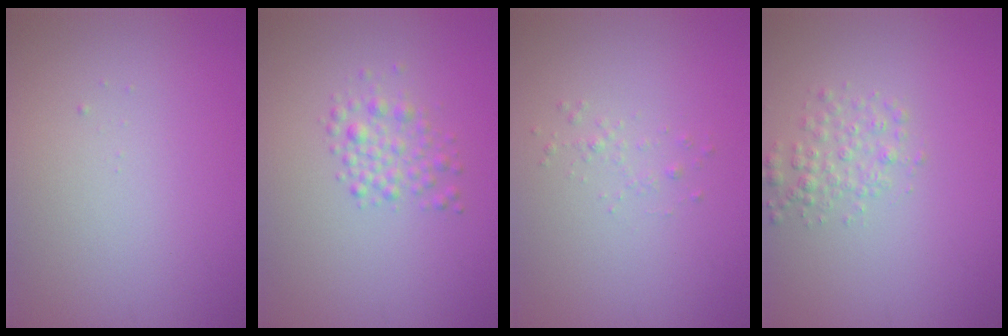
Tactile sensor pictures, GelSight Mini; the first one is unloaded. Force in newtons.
{"total": 2.2, "press": 2.2, "slide": 0.1}
{"total": 0.8, "press": 0.8, "slide": 0.0}
{"total": 2.0, "press": 2.0, "slide": 0.1}